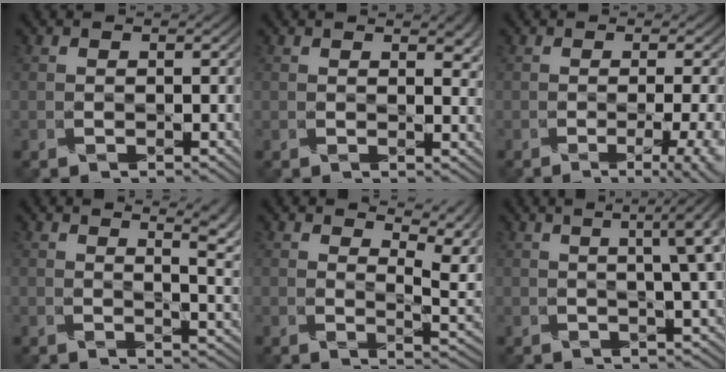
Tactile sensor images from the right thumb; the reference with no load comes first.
{"total": 2.5, "force": [1.4, 1.2, 1.8], "torque": [-0.027, -0.004, 0.024]}
{"total": 6.1, "force": [-2.0, 1.5, 5.5], "torque": [-0.061, 0.002, -0.019]}
{"total": 7.4, "force": [4.2, 2.4, 5.6], "torque": [-0.051, 0.018, 0.052]}
{"total": 7.4, "force": [4.5, 2.7, 5.2], "torque": [-0.087, -0.001, 0.068]}
{"total": 5.9, "force": [1.8, 1.0, 5.6], "torque": [-0.062, 0.025, 0.024]}